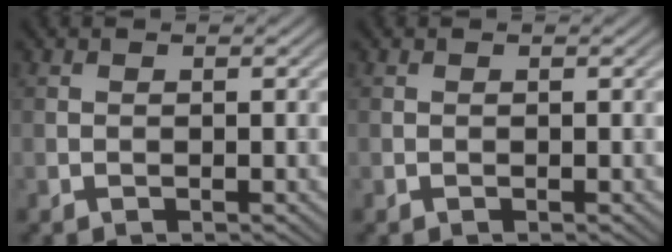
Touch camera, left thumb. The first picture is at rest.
{"total": 0.0}